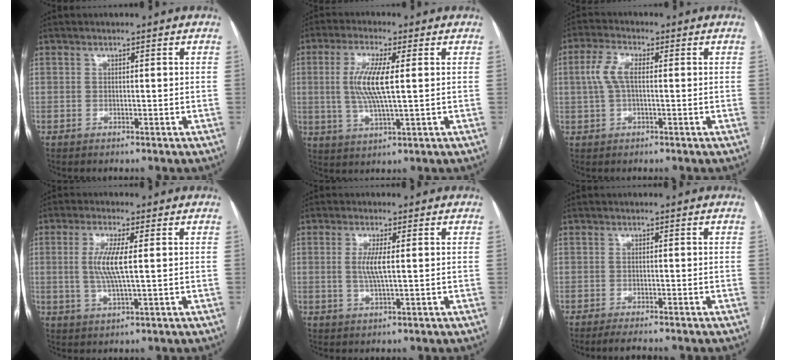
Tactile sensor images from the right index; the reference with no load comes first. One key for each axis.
{"total": 8.1, "fx": 1.0, "fy": 1.0, "fz": 8.0, "tx": -0.171, "ty": -0.002, "tz": 0.020}
{"total": 4.8, "fx": 0.5, "fy": 1.9, "fz": 4.4, "tx": -0.110, "ty": 0.017, "tz": 0.011}
{"total": 6.0, "fx": 0.7, "fy": 0.5, "fz": 6.0, "tx": -0.128, "ty": -0.003, "tz": 0.014}
{"total": 3.7, "fx": 0.3, "fy": 0.2, "fz": 3.7, "tx": -0.078, "ty": -0.005, "tz": 0.008}
{"total": 4.5, "fx": -3.8, "fy": 0.2, "fz": 2.3, "tx": -0.031, "ty": -0.008, "tz": -0.053}